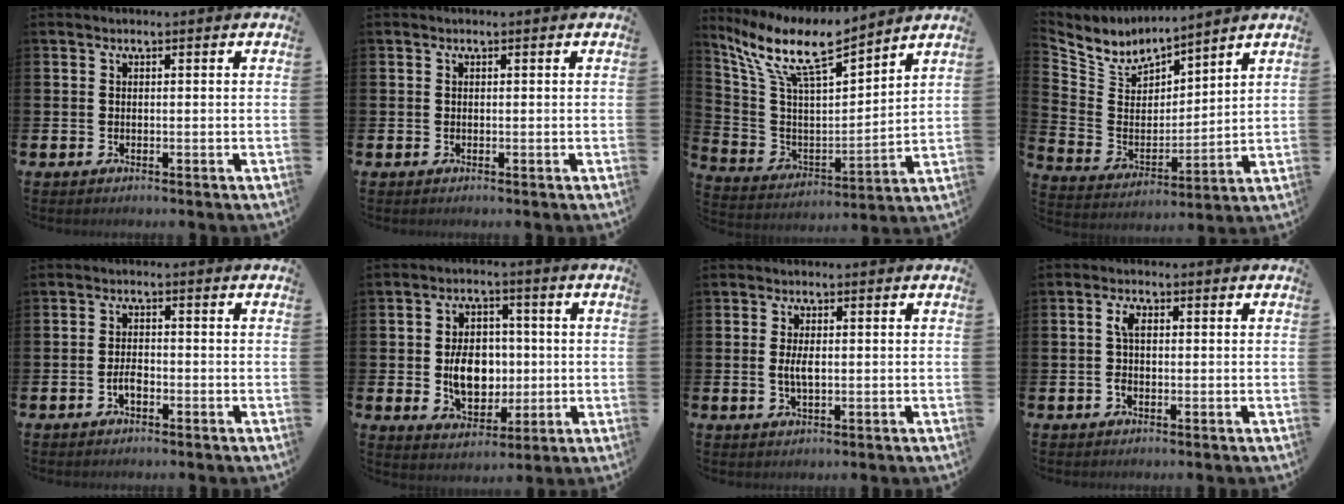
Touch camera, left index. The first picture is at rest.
{"total": 0.0}
{"total": 11.4, "force": [9.6, 2.3, 5.9], "torque": [-0.156, -0.052, 0.166]}
{"total": 5.8, "force": [5.4, 2.0, 0.5], "torque": [-0.054, -0.046, 0.093]}
{"total": 2.2, "force": [-0.9, 1.1, 1.7], "torque": [-0.028, 0.001, -0.018]}
{"total": 7.4, "force": [-0.4, 5.5, 5.0], "torque": [-0.092, 0.009, -0.012]}
{"total": 2.6, "force": [-0.1, 1.1, 2.4], "torque": [-0.047, 0.002, -0.003]}
{"total": 2.8, "force": [0.2, 1.4, 2.5], "torque": [-0.041, 0.006, -0.001]}